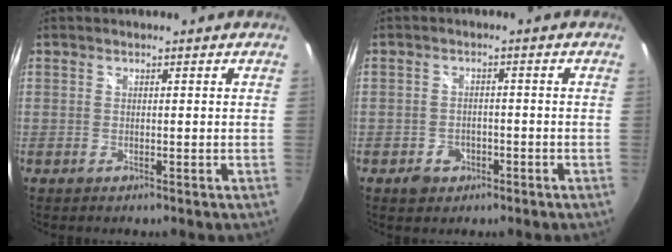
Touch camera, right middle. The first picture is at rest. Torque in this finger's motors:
{"motor_torque": [0.48, -0.49, 0.02, 0.04]}